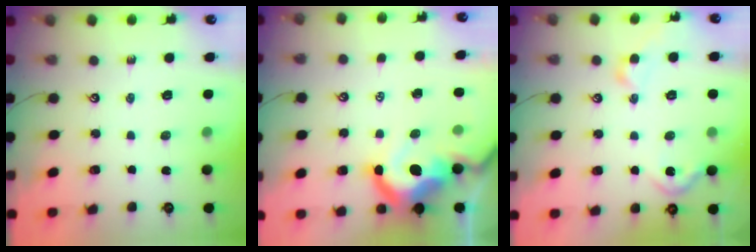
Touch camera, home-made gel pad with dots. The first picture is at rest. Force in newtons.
{"total": 14.9, "press": 14.7, "slide": 2.3}
{"total": 5.6, "press": 5.5, "slide": 1.0}